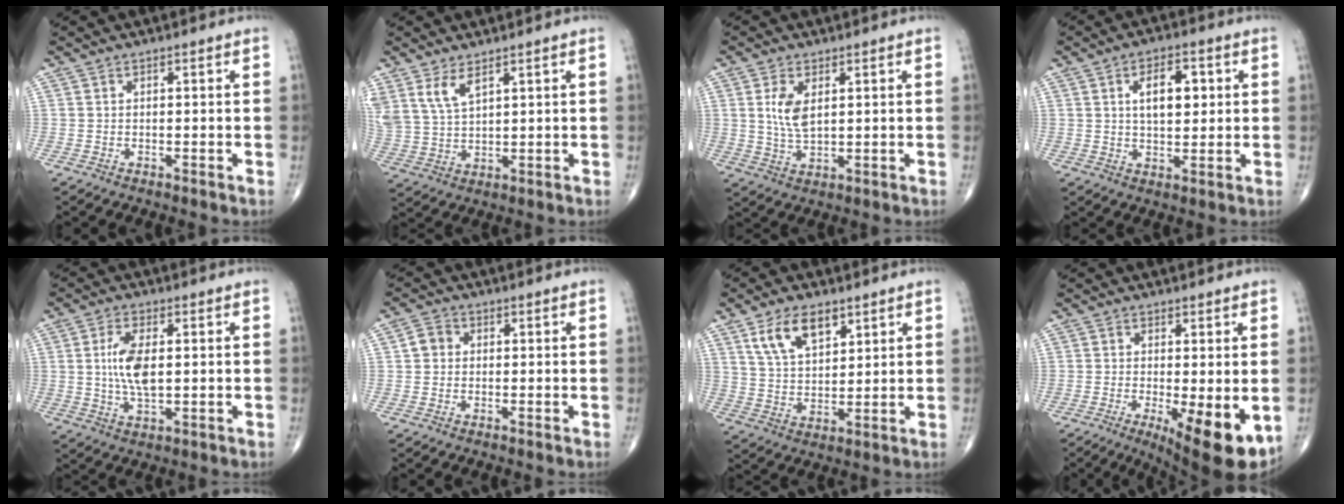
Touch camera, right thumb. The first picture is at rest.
{"total": 6.5, "force": [4.0, 2.7, 4.3], "torque": [-0.088, -0.016, 0.091]}
{"total": 6.0, "force": [1.7, 3.0, 4.9], "torque": [-0.096, -0.011, 0.038]}
{"total": 8.1, "force": [2.0, 4.3, 6.6], "torque": [-0.084, -0.003, 0.033]}
{"total": 7.8, "force": [0.8, 3.5, 7.0], "torque": [-0.141, -0.006, 0.016]}
{"total": 2.9, "force": [0.2, 2.6, 1.3], "torque": [-0.014, 0.007, -0.003]}
{"total": 9.6, "force": [5.3, 5.0, 6.3], "torque": [-0.099, -0.023, 0.105]}
{"total": 11.5, "force": [-3.3, 3.3, 10.5], "torque": [-0.149, -0.024, -0.041]}